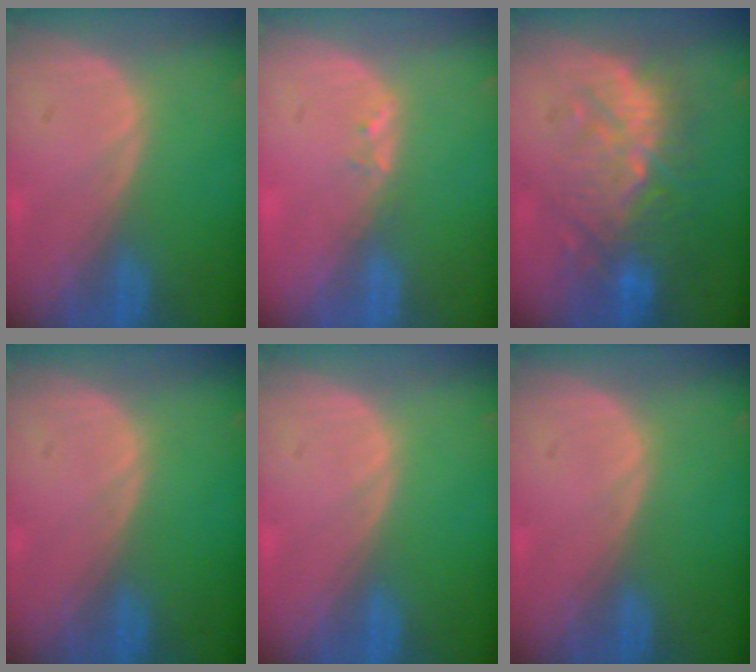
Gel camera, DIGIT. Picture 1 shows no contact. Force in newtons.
{"total": 1.4, "press": 1.3, "slide": 0.7}
{"total": 9.9, "press": 9.5, "slide": 2.5}
{"total": 0.0}
{"total": 0.0}
{"total": 0.0}